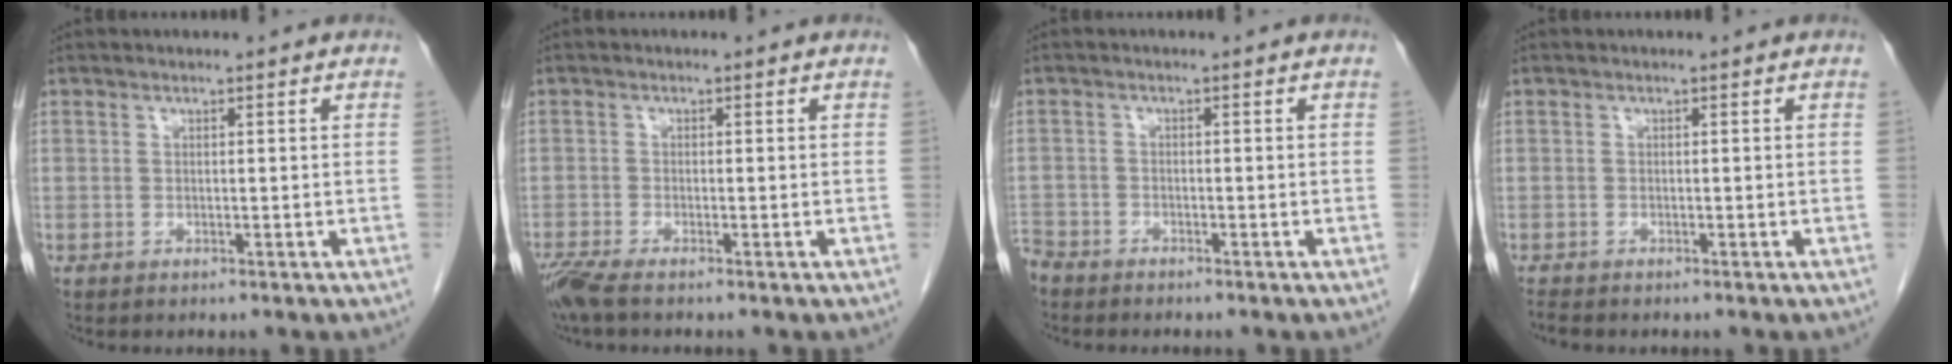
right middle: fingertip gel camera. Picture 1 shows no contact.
{"total": 3.6, "force": [-2.9, 0.4, 2.2], "torque": [-0.048, -0.010, -0.057]}
{"total": 3.6, "force": [-3.4, 1.1, 0.4], "torque": [-0.005, -0.006, -0.066]}
{"total": 0.9, "force": [-0.9, 0.1, 0.2], "torque": [-0.011, -0.005, -0.018]}